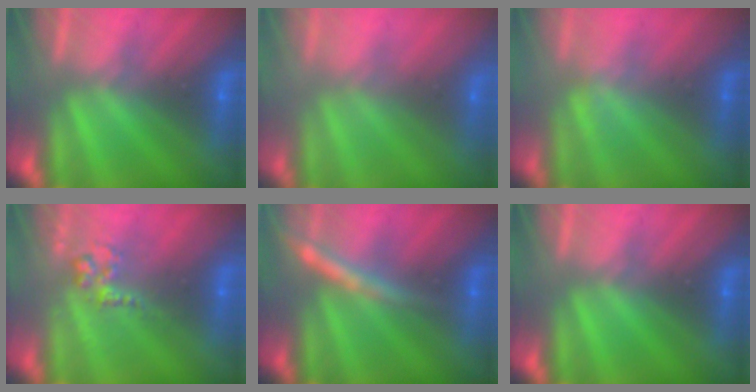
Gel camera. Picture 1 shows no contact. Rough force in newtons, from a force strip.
{"total": 9.1}
{"total": 2.4}
{"total": 2.7}
{"total": 2.8}
{"total": 0.0}